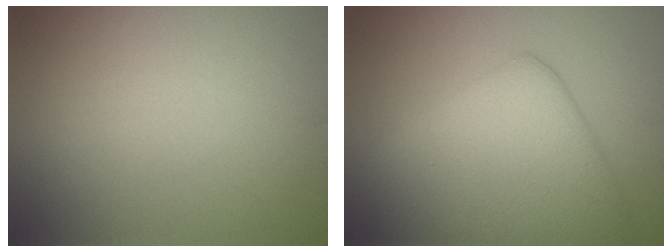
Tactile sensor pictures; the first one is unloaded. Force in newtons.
{"total": 9.8, "press": 9.8, "slide": 0.4}